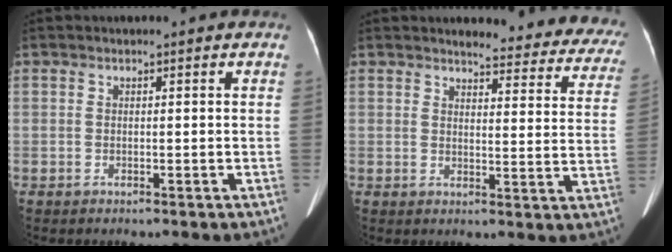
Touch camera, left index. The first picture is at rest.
{"total": 16.1, "force": [14.9, 3.5, 5.0], "torque": [-0.022, -0.055, 0.138]}